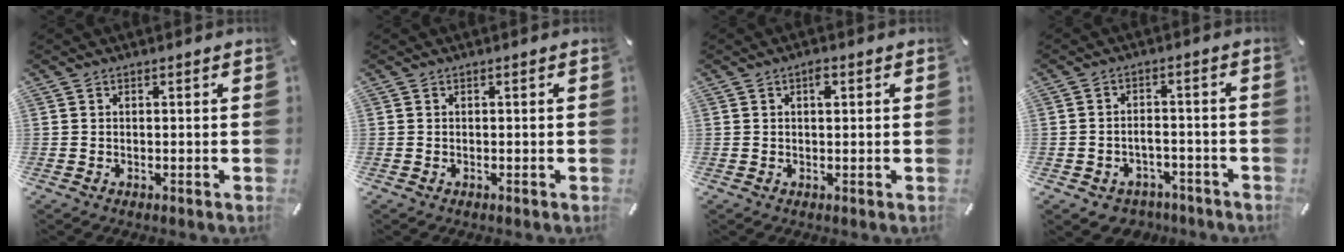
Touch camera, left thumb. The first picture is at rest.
{"total": 0.0}
{"total": 2.1, "force": [0.7, 1.0, 1.7], "torque": [-0.029, 0.002, 0.009]}
{"total": 4.5, "force": [-2.5, 3.5, 1.4], "torque": [-0.022, 0.019, -0.043]}